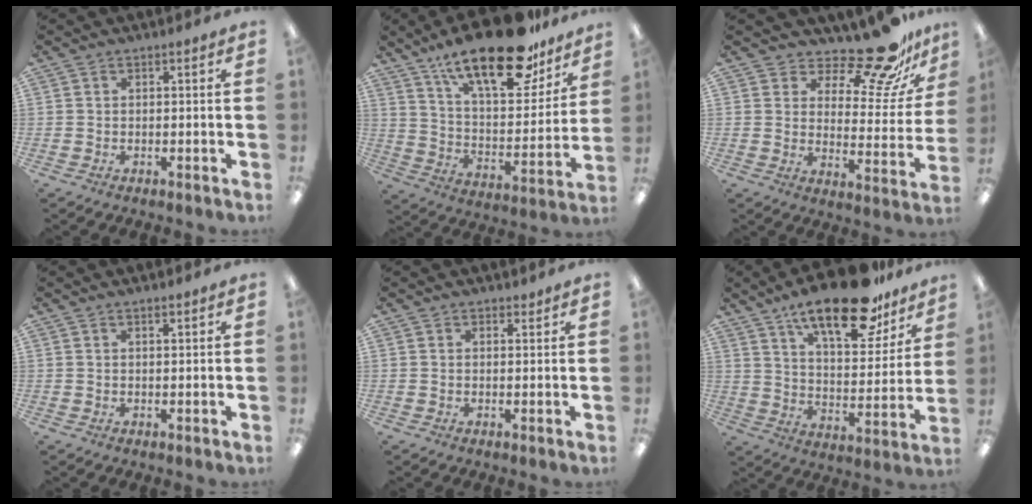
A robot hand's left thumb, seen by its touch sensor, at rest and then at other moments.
{"total": 23.8, "force": [16.9, 8.4, 14.4], "torque": [-0.221, -0.105, 0.285]}
{"total": 17.9, "force": [15.1, 5.3, 8.2], "torque": [-0.126, -0.118, 0.256]}
{"total": 1.1, "force": [0.9, 0.2, 0.5], "torque": [-0.012, -0.001, 0.017]}
{"total": 1.3, "force": [1.1, 0.6, 0.1], "torque": [0.007, -0.003, 0.020]}
{"total": 21.2, "force": [15.1, 7.8, 12.6], "torque": [-0.193, -0.090, 0.251]}